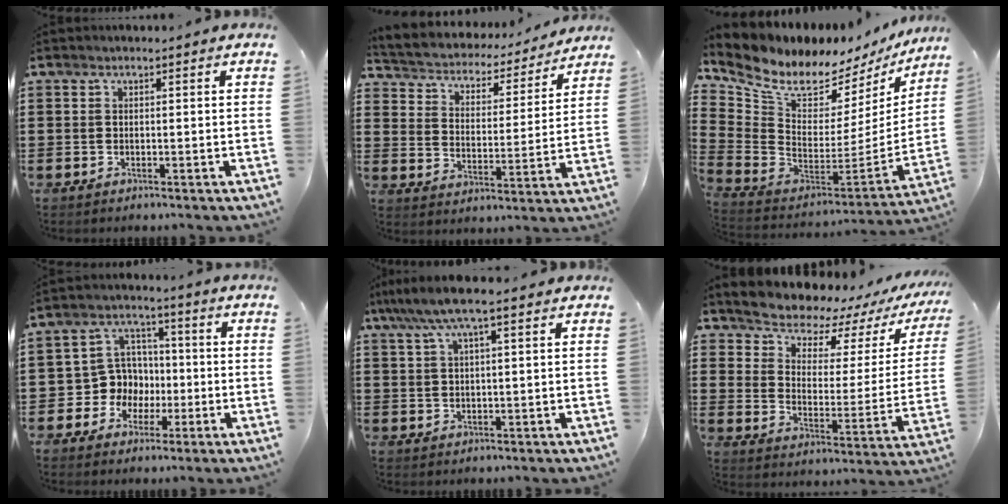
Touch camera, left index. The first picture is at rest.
{"total": 3.2, "force": [3.1, 0.9, 0.1], "torque": [-0.025, -0.031, 0.043]}
{"total": 7.0, "force": [5.6, 3.2, 2.7], "torque": [-0.095, -0.056, 0.098]}
{"total": 7.3, "force": [-0.7, 7.1, 1.7], "torque": [-0.074, 0.001, -0.012]}
{"total": 5.5, "force": [3.1, 0.6, 4.5], "torque": [-0.094, 0.003, 0.053]}
{"total": 5.8, "force": [5.5, 1.7, 0.8], "torque": [-0.046, -0.051, 0.091]}